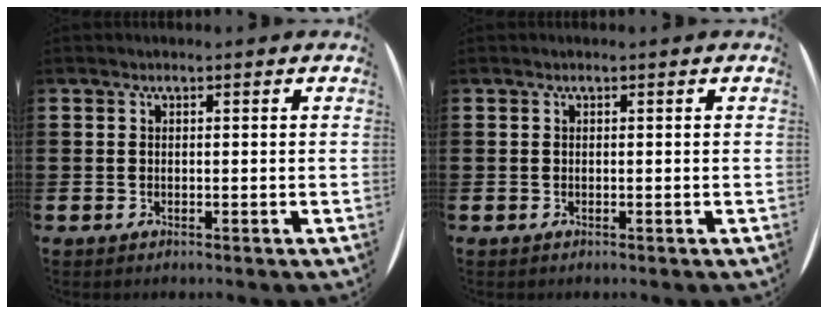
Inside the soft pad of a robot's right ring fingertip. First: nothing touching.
{"total": 0.0}